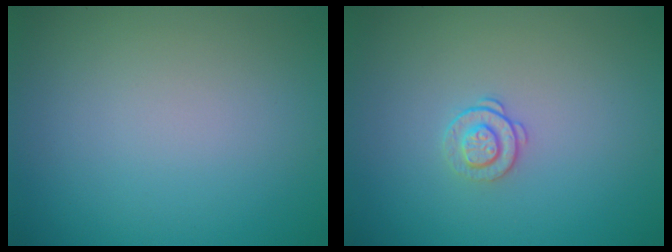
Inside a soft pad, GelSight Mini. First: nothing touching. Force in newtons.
{"total": 1.4, "press": 0.9, "slide": 1.0}